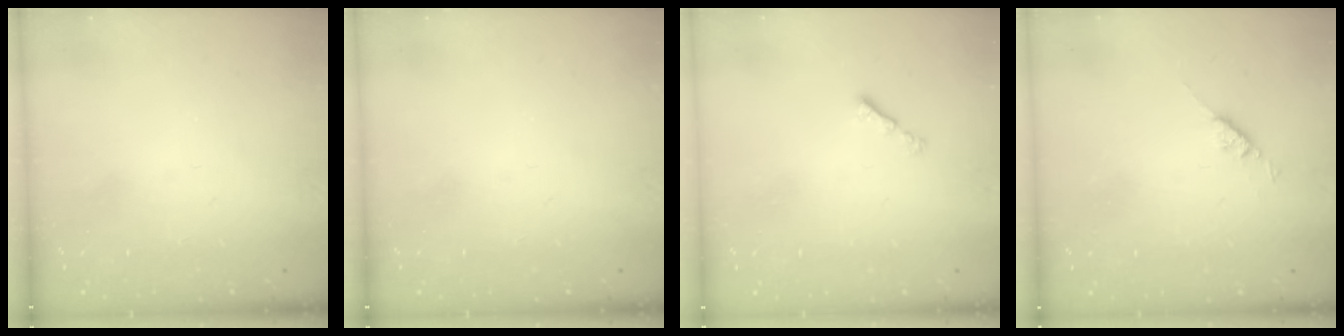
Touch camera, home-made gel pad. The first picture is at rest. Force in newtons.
{"total": 0.0}
{"total": 1.3, "press": 1.2, "slide": 0.5}
{"total": 3.5, "press": 3.4, "slide": 0.6}